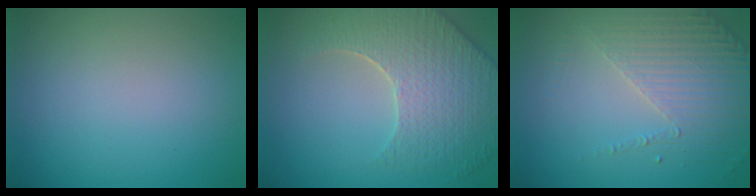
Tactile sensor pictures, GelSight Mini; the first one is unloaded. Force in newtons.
{"total": 7.0, "press": 5.5, "slide": 4.3}
{"total": 4.4, "press": 3.3, "slide": 2.9}